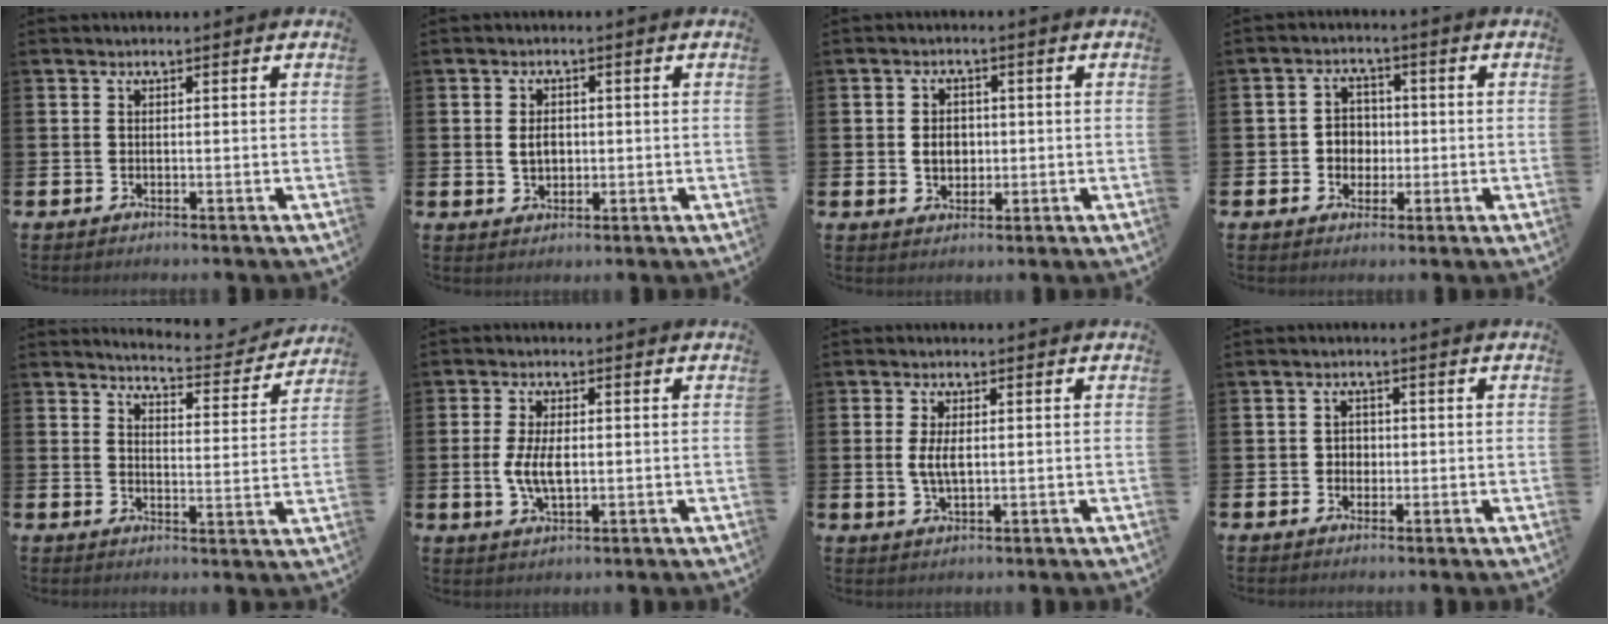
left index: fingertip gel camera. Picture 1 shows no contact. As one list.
[{"total": 2.9, "force": [0.3, 2.1, 2.0], "torque": [-0.023, 0.002, -0.001]}, {"total": 3.3, "force": [0.1, 2.7, 1.8], "torque": [-0.023, 0.005, -0.007]}, {"total": 3.6, "force": [-0.2, 3.4, 1.3], "torque": [-0.026, 0.005, -0.011]}, {"total": 5.2, "force": [5.1, 0.3, 0.5], "torque": [-0.019, -0.043, 0.086]}, {"total": 5.1, "force": [0.0, 2.5, 4.5], "torque": [-0.080, 0.001, -0.005]}, {"total": 3.4, "force": [0.4, 1.6, 3.0], "torque": [-0.057, 0.005, 0.004]}, {"total": 1.9, "force": [0.0, 1.7, 0.7], "torque": [-0.006, 0.005, -0.005]}]